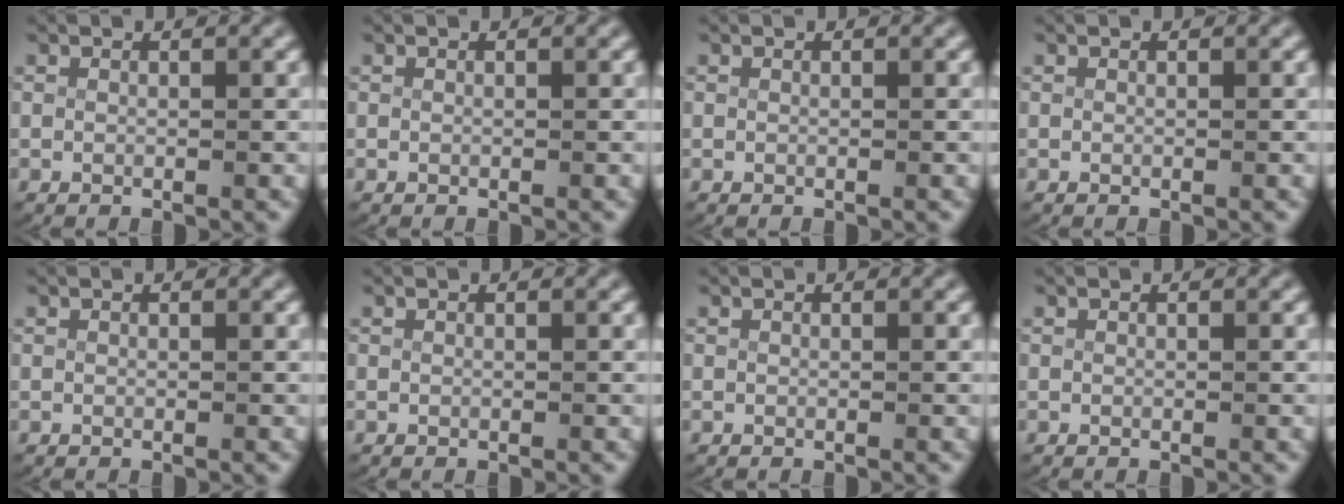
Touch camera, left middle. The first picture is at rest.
{"total": 0.0}
{"total": 0.0}
{"total": 0.0}
{"total": 0.0}
{"total": 0.0}
{"total": 0.0}
{"total": 0.0}